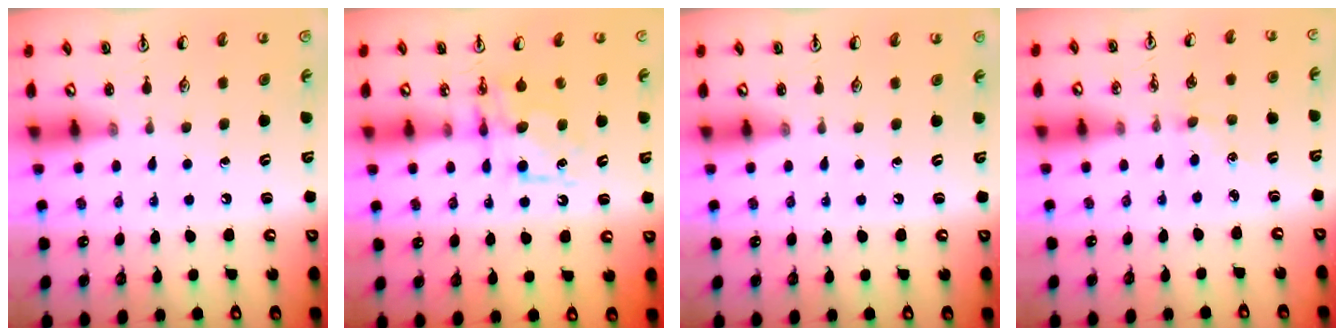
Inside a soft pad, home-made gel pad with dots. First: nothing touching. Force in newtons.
{"total": 7.8, "press": 7.8, "slide": 0.4}
{"total": 0.0}
{"total": 1.5, "press": 1.5, "slide": 0.3}